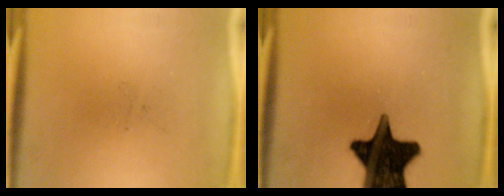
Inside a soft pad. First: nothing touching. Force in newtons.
{"total": 19.4}